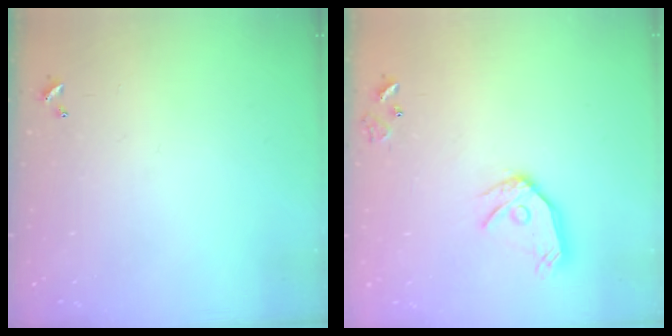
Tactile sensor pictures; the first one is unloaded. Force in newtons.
{"total": 12.3, "press": 12.2, "slide": 1.5}